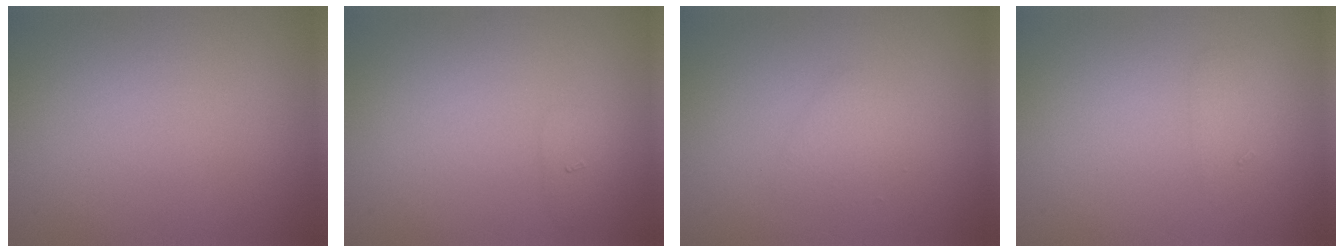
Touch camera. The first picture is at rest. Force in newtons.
{"total": 1.1, "press": 1.1, "slide": 0.0}
{"total": 1.4, "press": 1.4, "slide": 0.0}
{"total": 1.0, "press": 1.0, "slide": 0.1}